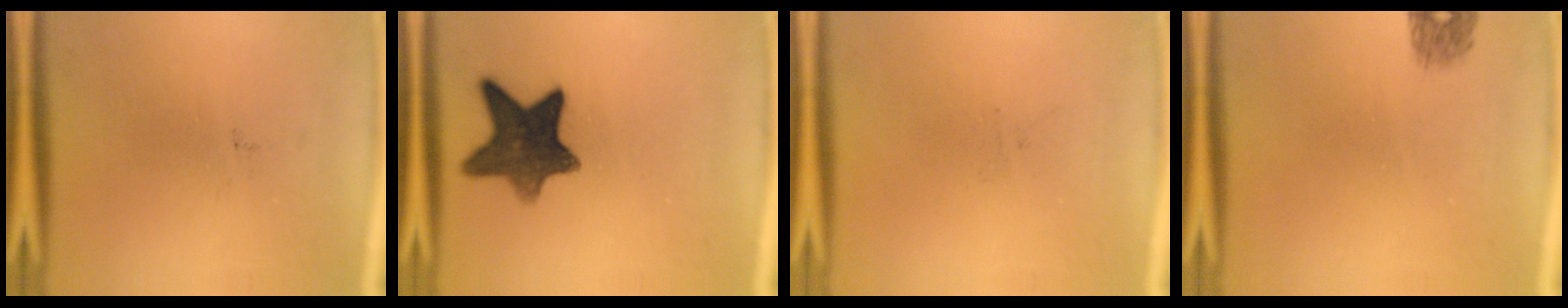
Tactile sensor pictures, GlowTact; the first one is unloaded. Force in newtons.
{"total": 11.1}
{"total": 0.0}
{"total": 1.6}